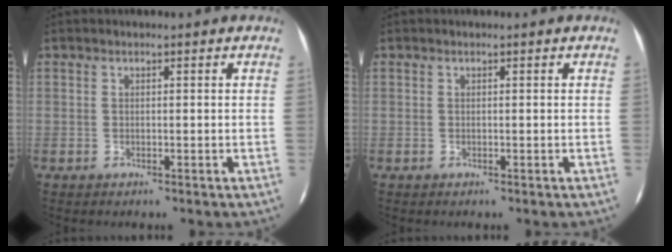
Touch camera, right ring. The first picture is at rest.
{"total": 0.0}